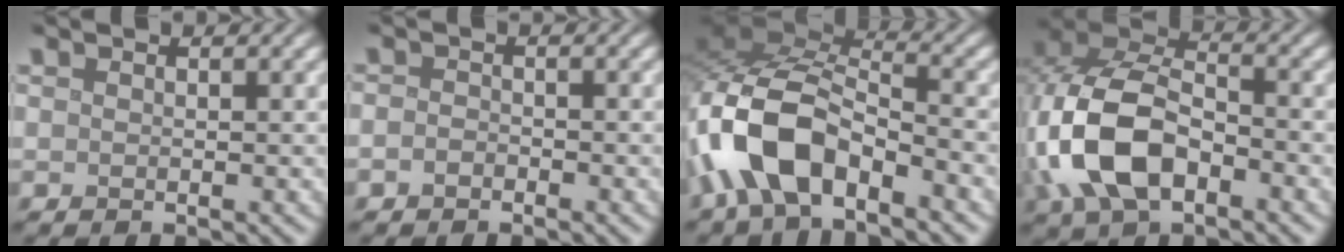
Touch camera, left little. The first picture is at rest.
{"total": 1.0, "force": [-0.8, 0.6, 0.4], "torque": [-0.007, 0.001, -0.016]}
{"total": 9.2, "force": [-4.4, 4.6, 6.6], "torque": [-0.133, 0.009, -0.091]}
{"total": 10.5, "force": [-3.3, 6.2, 7.7], "torque": [-0.182, 0.004, -0.074]}